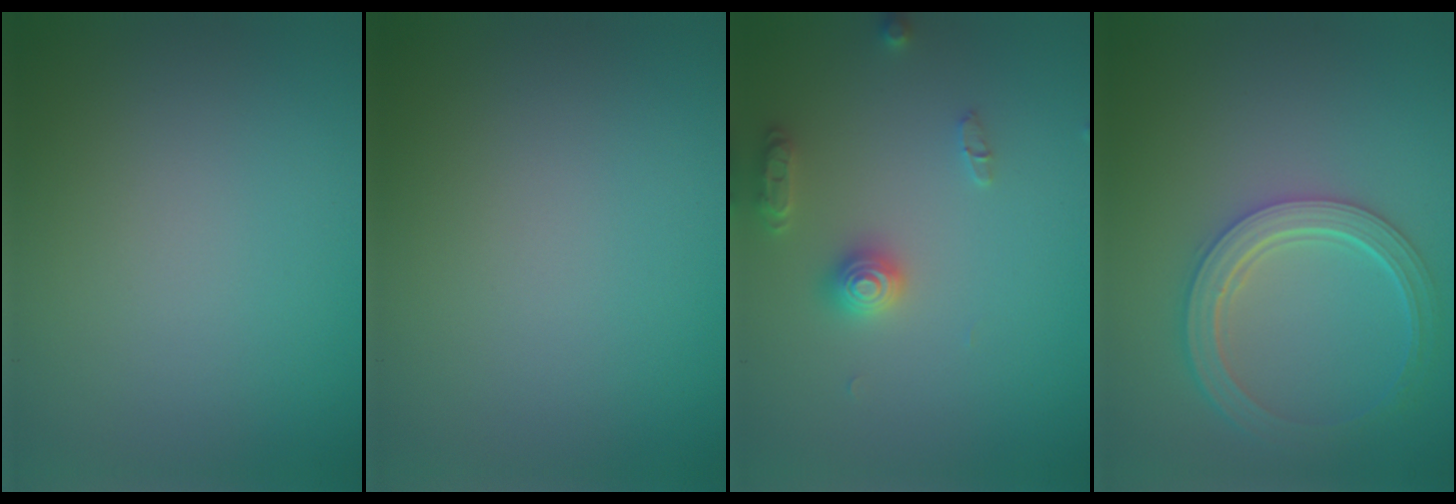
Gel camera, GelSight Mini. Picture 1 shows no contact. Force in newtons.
{"total": 0.0}
{"total": 2.8, "press": 2.8, "slide": 0.3}
{"total": 5.1, "press": 4.0, "slide": 3.1}